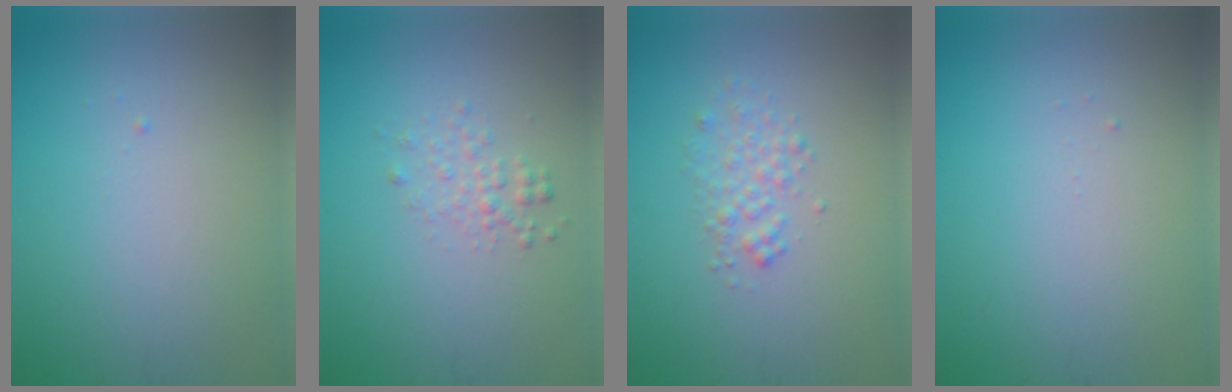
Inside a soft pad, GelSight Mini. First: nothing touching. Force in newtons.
{"total": 1.4, "press": 1.4, "slide": 0.1}
{"total": 1.8, "press": 1.8, "slide": 0.0}
{"total": 0.0}